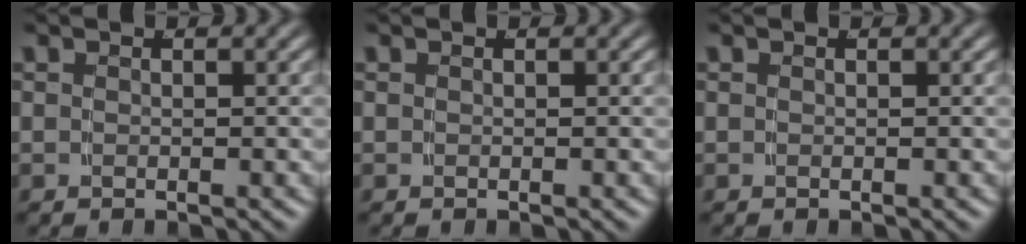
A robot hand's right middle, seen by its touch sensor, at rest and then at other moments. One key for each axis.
{"total": 0.0}
{"total": 0.0}